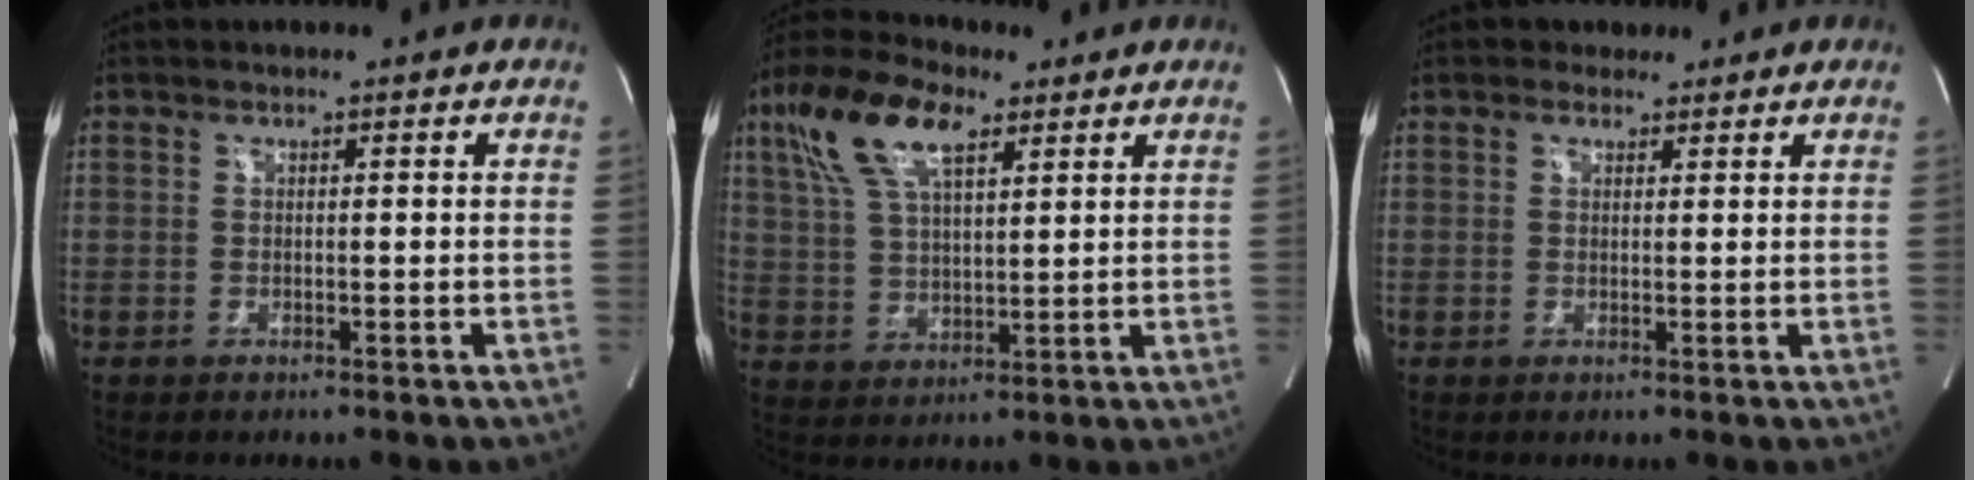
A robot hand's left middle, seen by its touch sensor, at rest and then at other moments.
{"total": 12.3, "force": [6.4, 4.5, 9.4], "torque": [-0.201, 0.028, 0.122]}
{"total": 2.2, "force": [1.7, 1.5, 0.1], "torque": [-0.001, 0.012, 0.022]}